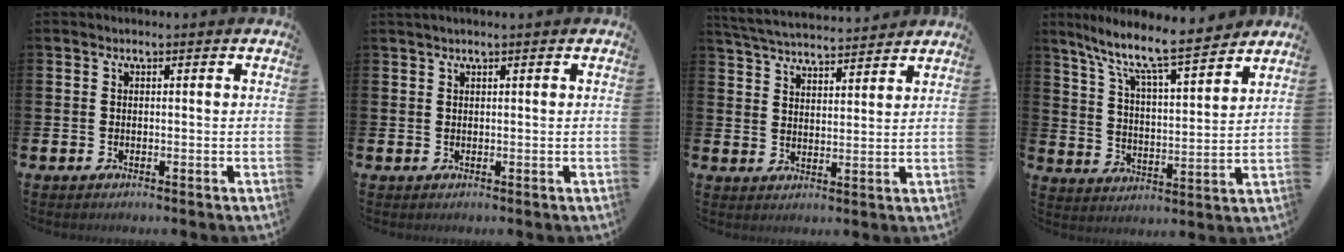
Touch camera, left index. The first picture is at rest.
{"total": 0.6, "force": [0.5, -0.1, 0.3], "torque": [-0.008, 0.001, 0.010]}
{"total": 5.0, "force": [5.0, 0.4, 0.5], "torque": [-0.028, -0.030, 0.088]}
{"total": 9.2, "force": [8.2, 0.8, 4.1], "torque": [-0.102, -0.062, 0.134]}